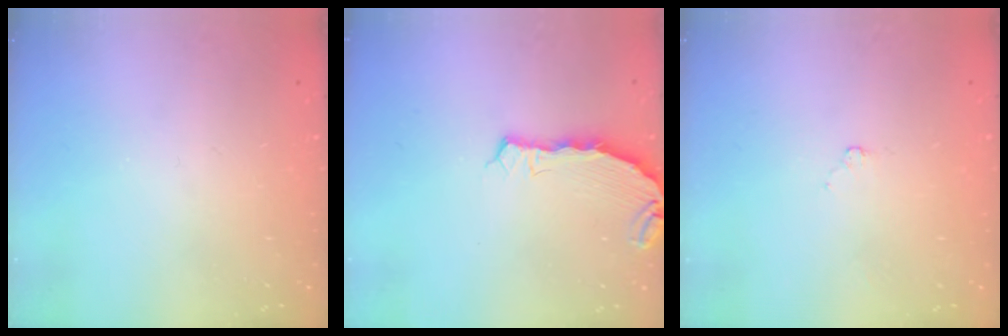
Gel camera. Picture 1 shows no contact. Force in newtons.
{"total": 6.8, "press": 5.8, "slide": 3.7}
{"total": 1.3, "press": 1.3, "slide": 0.3}